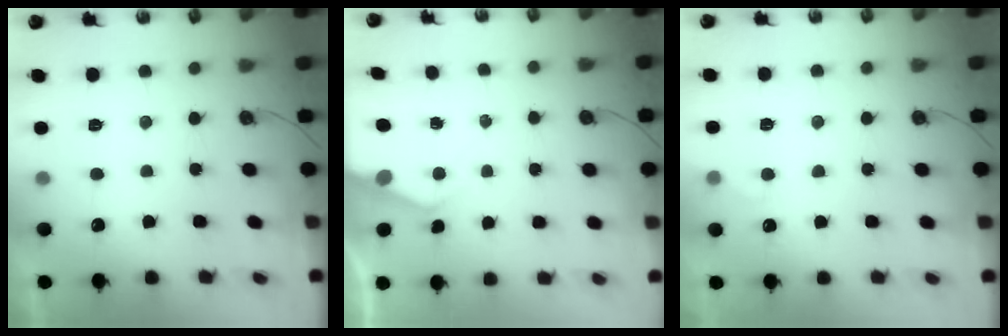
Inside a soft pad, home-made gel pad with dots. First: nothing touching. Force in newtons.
{"total": 2.7, "press": 2.7, "slide": 0.5}
{"total": 3.7, "press": 3.6, "slide": 0.4}